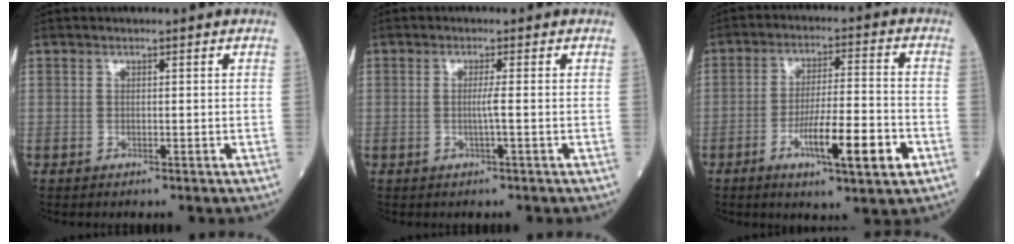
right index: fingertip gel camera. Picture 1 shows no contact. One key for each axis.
{"total": 1.9, "fx": -0.3, "fy": -0.5, "fz": 1.8, "tx": -0.037, "ty": -0.002, "tz": -0.008}
{"total": 11.3, "fx": -4.6, "fy": 1.2, "fz": 10.3, "tx": -0.172, "ty": -0.006, "tz": -0.073}